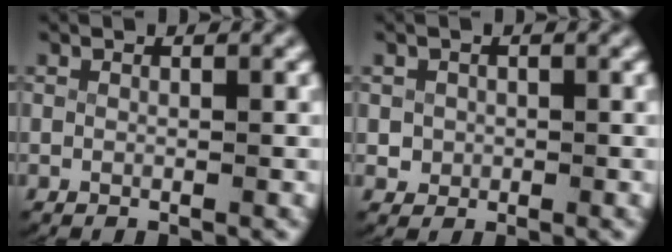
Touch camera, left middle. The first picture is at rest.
{"total": 2.1, "force": [-0.1, 2.0, 0.7], "torque": [-0.025, -0.011, 0.005]}